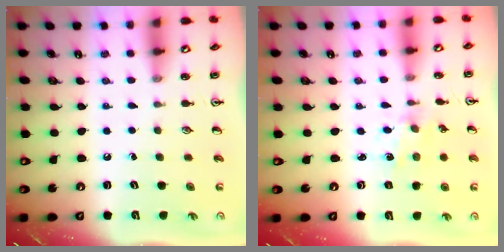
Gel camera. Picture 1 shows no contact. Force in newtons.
{"total": 1.0, "press": 1.0, "slide": 0.2}